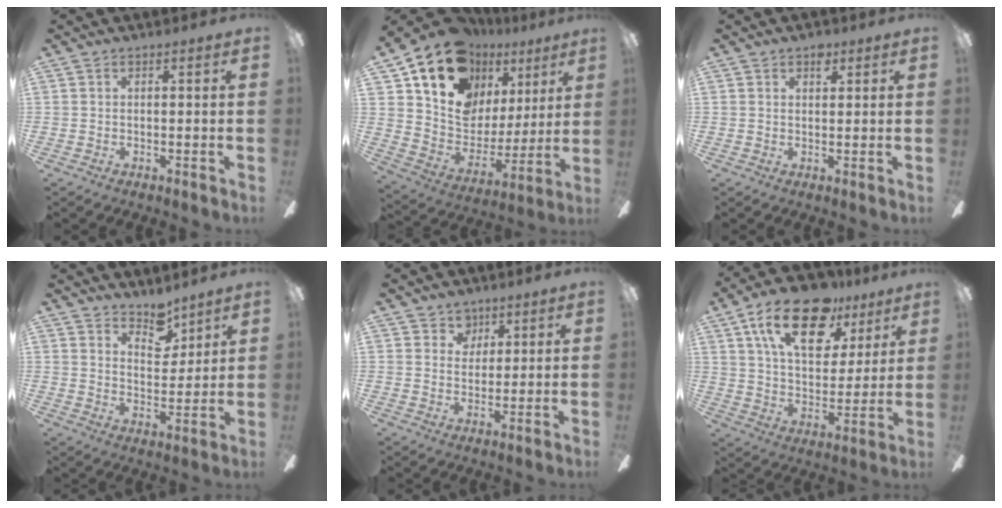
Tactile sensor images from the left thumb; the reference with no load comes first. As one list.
[{"total": 18.0, "force": [11.4, 11.9, 7.3], "torque": [-0.140, -0.067, 0.214]}, {"total": 3.0, "force": [1.8, 1.7, 1.6], "torque": [-0.011, -0.004, 0.027]}, {"total": 7.0, "force": [5.9, 3.0, 2.2], "torque": [-0.030, -0.033, 0.106]}, {"total": 5.1, "force": [3.4, 3.8, 0.6], "torque": [-0.005, -0.011, 0.058]}, {"total": 21.2, "force": [12.6, 10.5, 13.4], "torque": [-0.216, -0.053, 0.216]}]